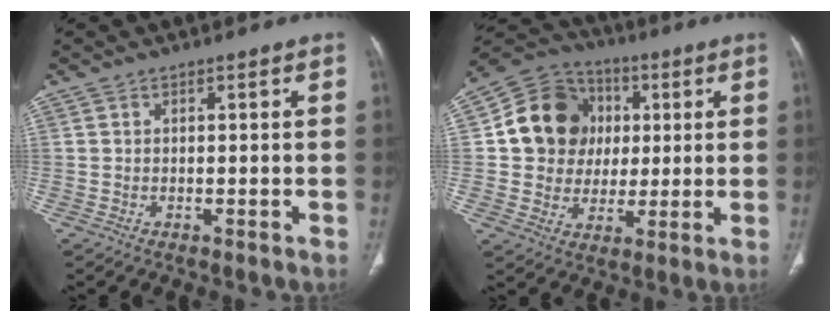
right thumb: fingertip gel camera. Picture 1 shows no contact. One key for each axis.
{"total": 15.2, "fx": 2.6, "fy": 13.5, "fz": 6.4, "tx": -0.077, "ty": 0.012, "tz": 0.046}